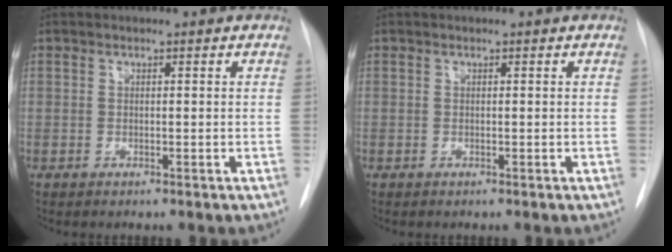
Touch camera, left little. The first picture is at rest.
{"total": 0.0}